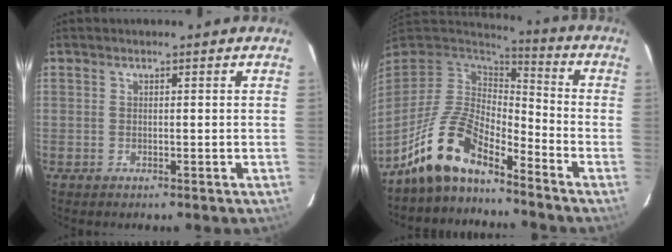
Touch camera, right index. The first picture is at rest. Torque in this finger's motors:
{"motor_torque": [1.04, -1.09, 0.63, 0.17]}